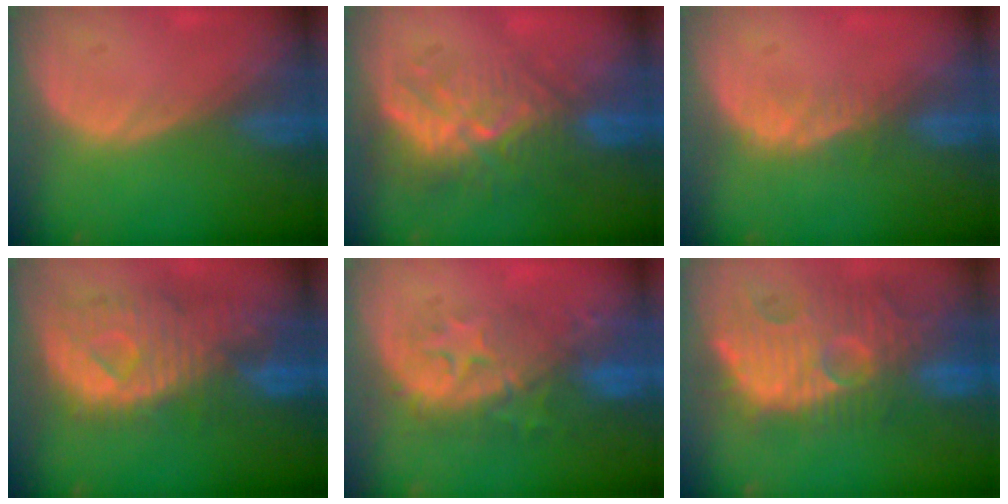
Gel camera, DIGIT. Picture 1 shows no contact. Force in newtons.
{"total": 9.6, "press": 8.6, "slide": 4.1}
{"total": 2.8, "press": 2.3, "slide": 1.7}
{"total": 11.2, "press": 9.7, "slide": 5.6}
{"total": 9.2, "press": 8.8, "slide": 2.5}
{"total": 13.8, "press": 12.3, "slide": 6.4}